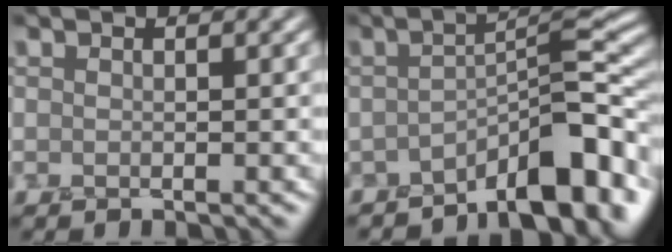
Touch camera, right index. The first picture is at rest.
{"total": 8.5, "force": [-4.8, 2.7, 6.5], "torque": [-0.076, 0.011, -0.087]}